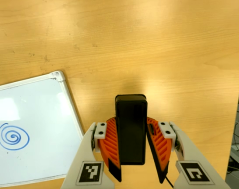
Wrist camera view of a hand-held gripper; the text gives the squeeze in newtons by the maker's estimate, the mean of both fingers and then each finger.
{"total": 7.6, "left": 6.6, "right": 8.7}